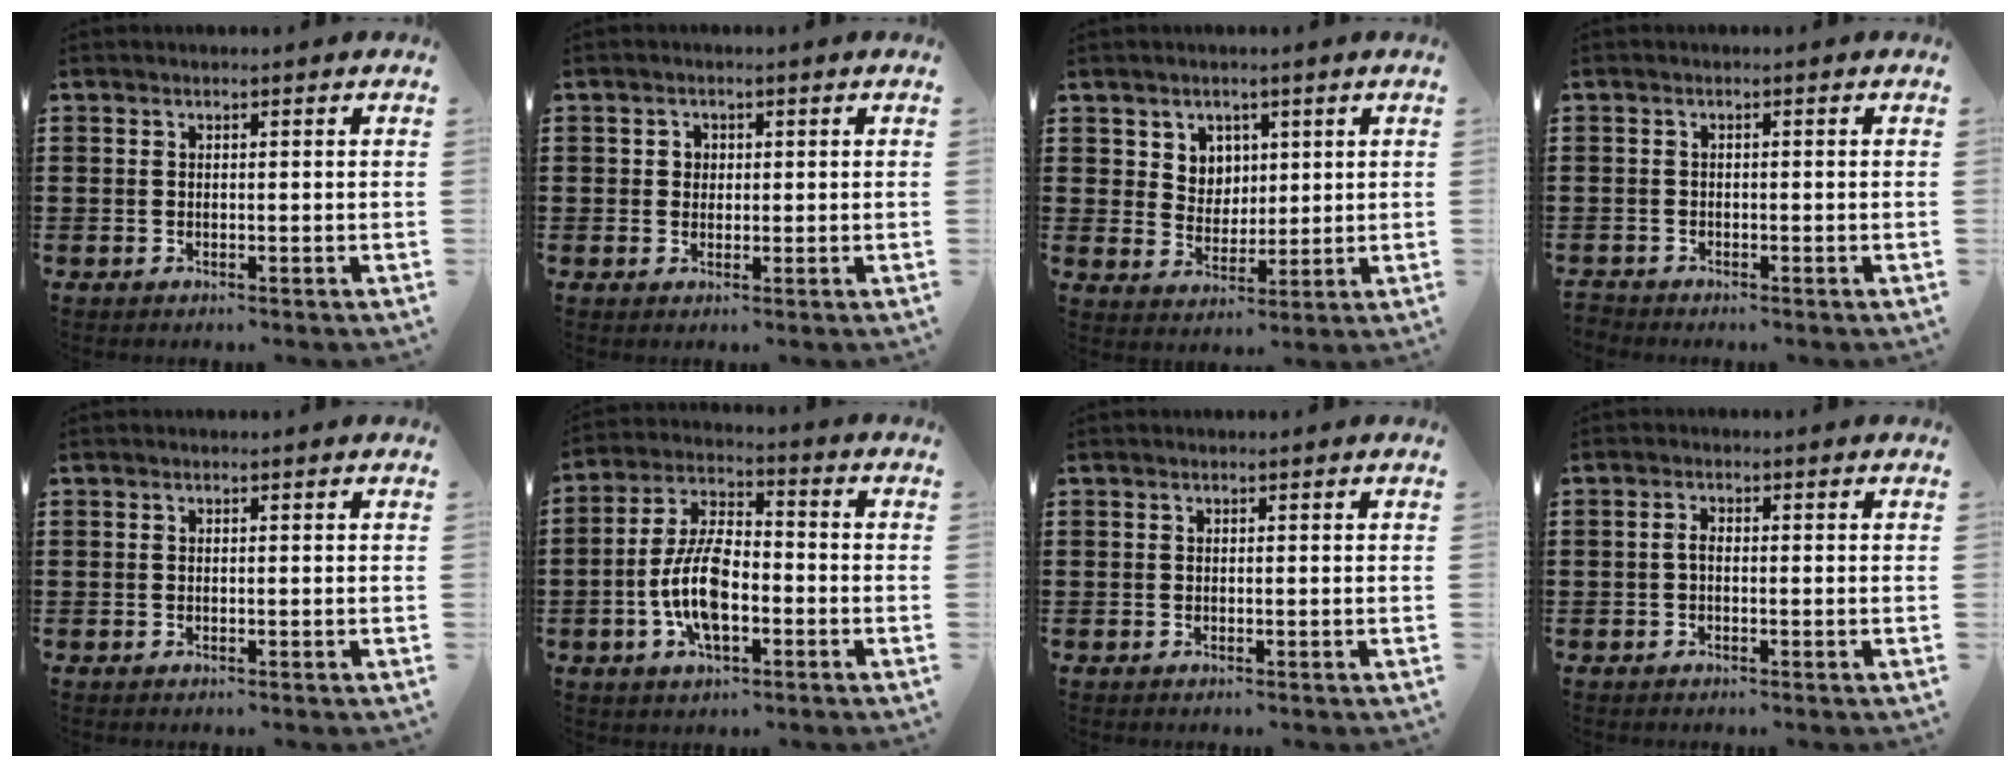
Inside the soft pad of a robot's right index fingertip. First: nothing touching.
{"total": 1.5, "force": [0.2, 1.4, 0.5], "torque": [-0.014, 0.009, 0.003]}
{"total": 4.4, "force": [2.3, 3.7, 0.7], "torque": [-0.025, 0.007, 0.040]}
{"total": 1.0, "force": [-1.0, 0.3, 0.0], "torque": [-0.002, 0.002, -0.022]}
{"total": 0.0}
{"total": 10.1, "force": [-2.6, 4.7, 8.6], "torque": [-0.198, -0.001, -0.055]}
{"total": 0.0}
{"total": 1.5, "force": [-0.4, 0.7, 1.3], "torque": [-0.033, -0.002, -0.012]}